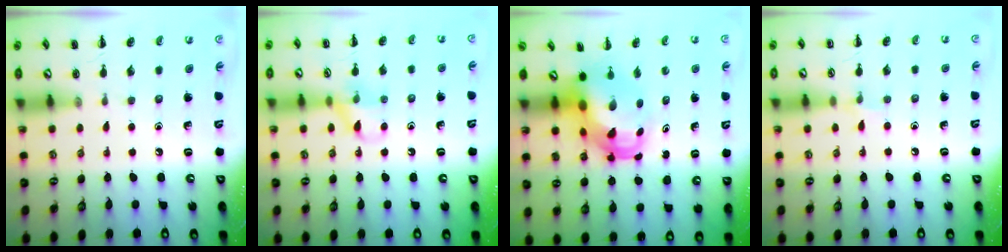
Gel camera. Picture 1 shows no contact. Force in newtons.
{"total": 8.8, "press": 8.6, "slide": 1.6}
{"total": 7.2, "press": 7.1, "slide": 1.0}
{"total": 4.3, "press": 4.2, "slide": 1.2}